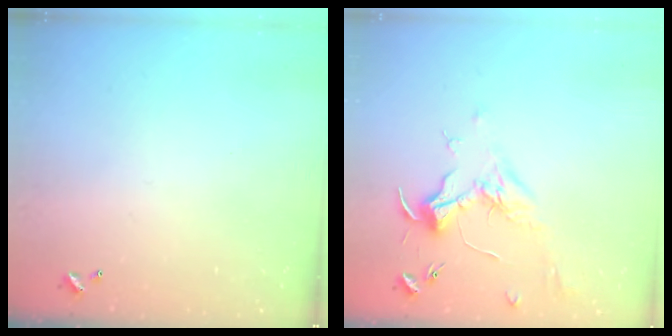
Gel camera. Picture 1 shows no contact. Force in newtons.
{"total": 1.8, "press": 1.7, "slide": 0.6}